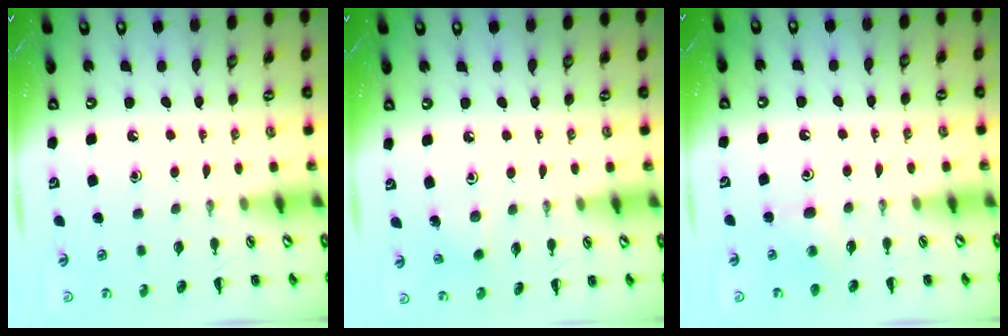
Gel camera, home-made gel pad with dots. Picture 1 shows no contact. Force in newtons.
{"total": 2.5, "press": 2.4, "slide": 0.8}
{"total": 4.9, "press": 4.7, "slide": 1.4}